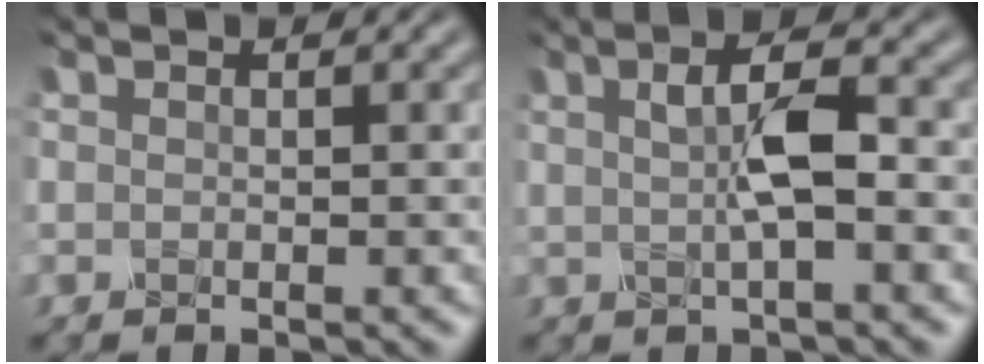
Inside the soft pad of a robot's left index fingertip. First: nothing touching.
{"total": 3.6, "force": [-0.2, 0.9, 3.5], "torque": [-0.065, 0.006, -0.005]}